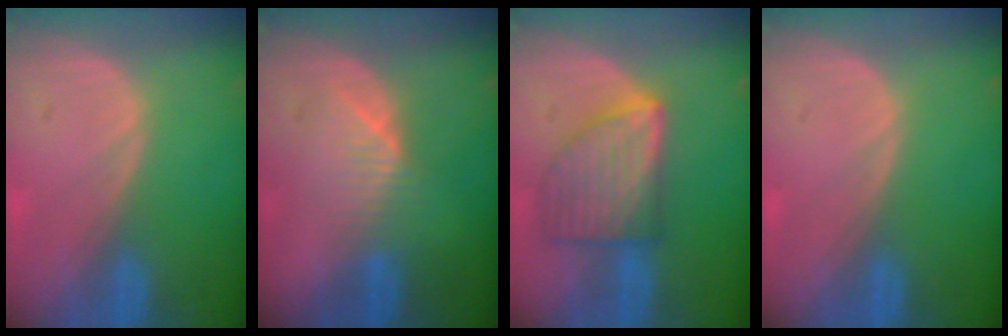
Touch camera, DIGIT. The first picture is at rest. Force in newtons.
{"total": 4.1, "press": 4.0, "slide": 0.9}
{"total": 7.9, "press": 7.9, "slide": 0.3}
{"total": 0.0}